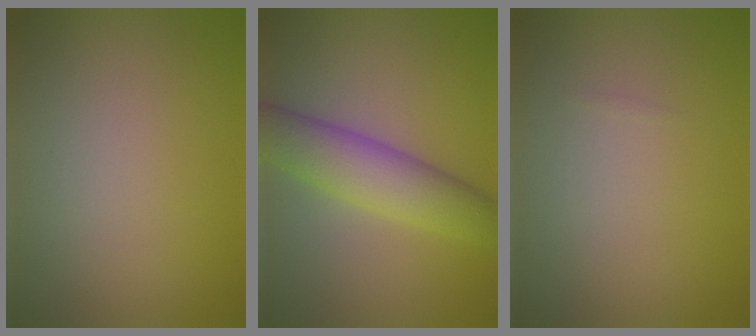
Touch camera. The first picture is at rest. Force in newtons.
{"total": 5.9, "press": 5.8, "slide": 0.3}
{"total": 0.0}